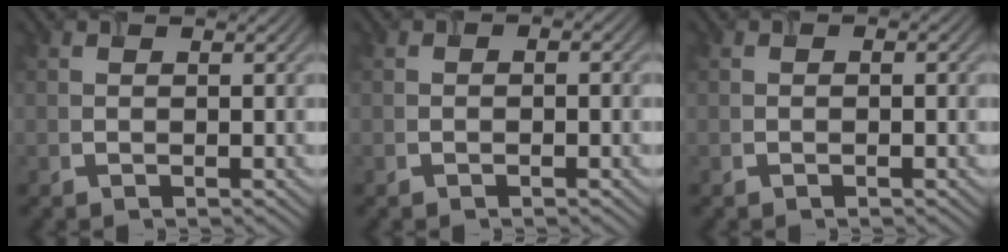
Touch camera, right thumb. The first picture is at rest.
{"total": 1.0, "force": [-0.4, 0.7, 0.6], "torque": [-0.013, 0.001, -0.010]}
{"total": 0.6, "force": [-0.3, 0.5, 0.3], "torque": [-0.008, -0.002, -0.007]}